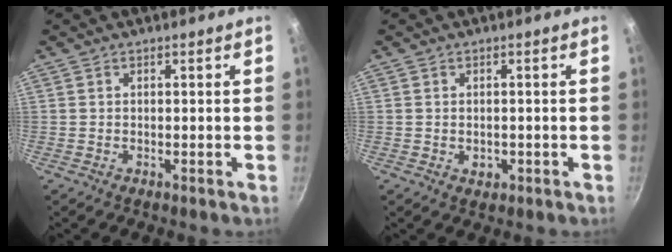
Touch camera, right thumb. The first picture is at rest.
{"total": 2.0, "force": [-0.5, 1.5, 1.3], "torque": [-0.017, 0.000, -0.006]}